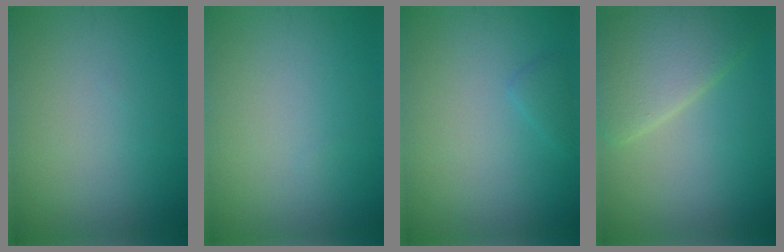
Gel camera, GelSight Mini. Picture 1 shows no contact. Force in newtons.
{"total": 0.0}
{"total": 1.0, "press": 1.0, "slide": 0.1}
{"total": 5.7, "press": 5.7, "slide": 0.2}